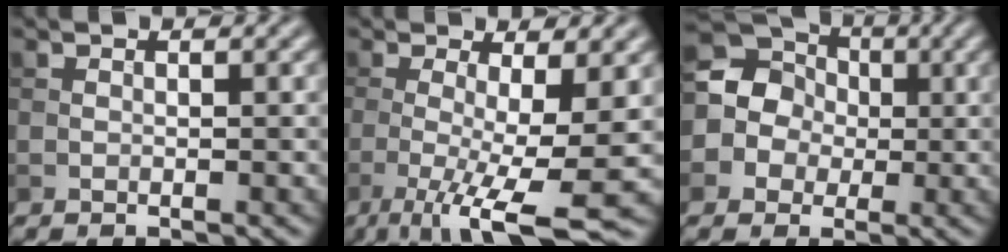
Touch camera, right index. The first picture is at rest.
{"total": 9.2, "force": [-2.0, 2.1, 8.7], "torque": [-0.129, -0.016, -0.027]}
{"total": 11.6, "force": [0.4, 11.1, 3.4], "torque": [-0.095, 0.033, -0.024]}